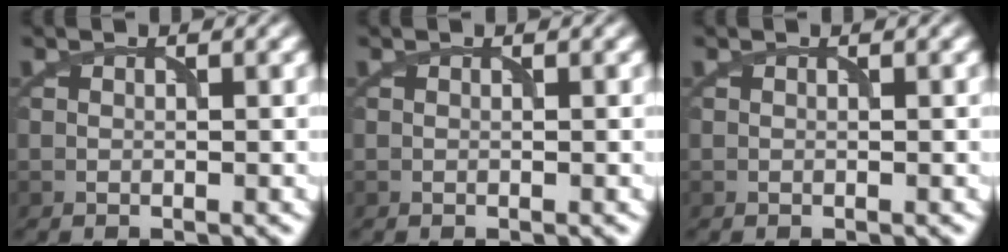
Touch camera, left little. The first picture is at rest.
{"total": 0.0}
{"total": 0.0}